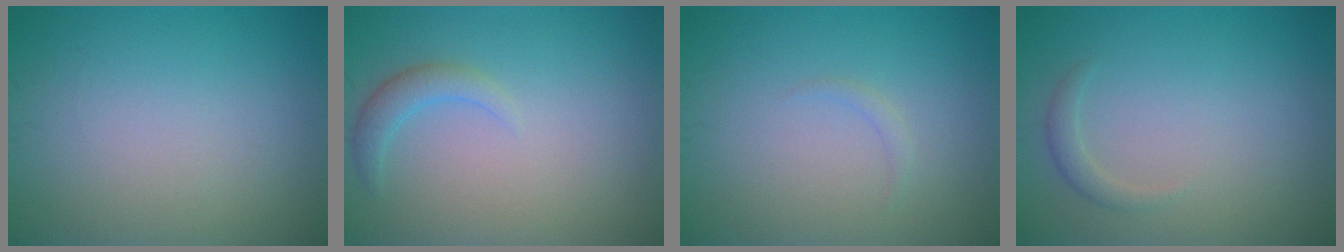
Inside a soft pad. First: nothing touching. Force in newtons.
{"total": 1.9, "press": 1.9, "slide": 0.2}
{"total": 0.7, "press": 0.7, "slide": 0.1}
{"total": 1.2, "press": 1.2, "slide": 0.1}